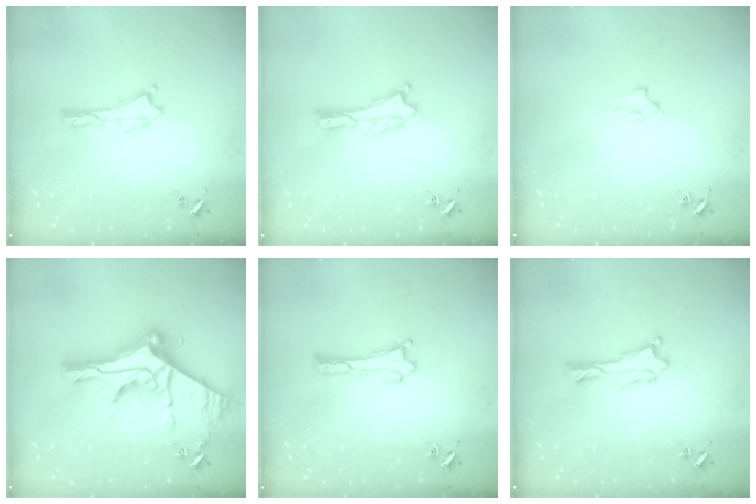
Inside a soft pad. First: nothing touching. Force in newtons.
{"total": 0.7, "press": 0.7, "slide": 0.2}
{"total": 1.4, "press": 1.4, "slide": 0.2}
{"total": 13.3, "press": 13.2, "slide": 1.4}
{"total": 0.0}
{"total": 0.6, "press": 0.6, "slide": 0.2}